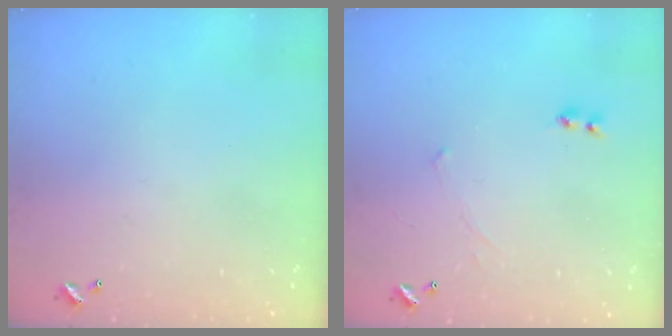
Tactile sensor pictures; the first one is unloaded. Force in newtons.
{"total": 2.3, "press": 2.3, "slide": 0.2}